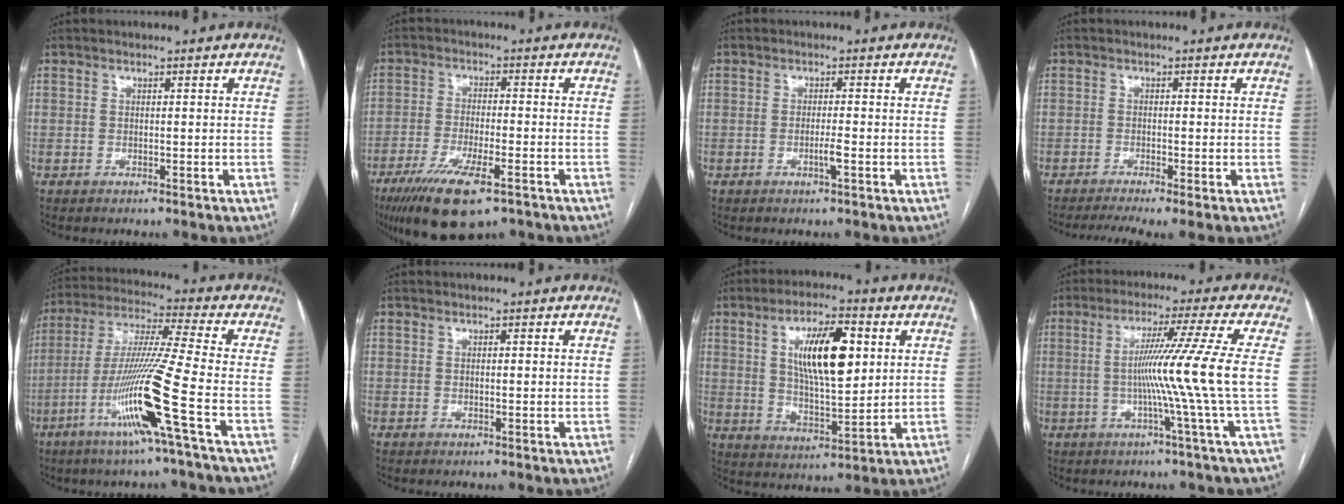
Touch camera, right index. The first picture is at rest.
{"total": 12.0, "force": [-7.6, 2.8, 8.9], "torque": [-0.161, -0.026, -0.122]}
{"total": 1.8, "force": [-0.7, -0.1, 1.6], "torque": [-0.032, -0.002, -0.014]}
{"total": 5.9, "force": [-4.2, 0.3, 4.1], "torque": [-0.067, -0.008, -0.069]}
{"total": 15.6, "force": [-6.2, -2.1, 14.2], "torque": [-0.286, -0.021, -0.123]}
{"total": 1.2, "force": [0.3, 0.3, 1.1], "torque": [-0.020, 0.000, 0.003]}
{"total": 13.0, "force": [3.6, 3.9, 11.9], "torque": [-0.213, 0.007, 0.063]}
{"total": 10.7, "force": [-1.0, -3.8, 9.9], "torque": [-0.168, -0.001, -0.012]}